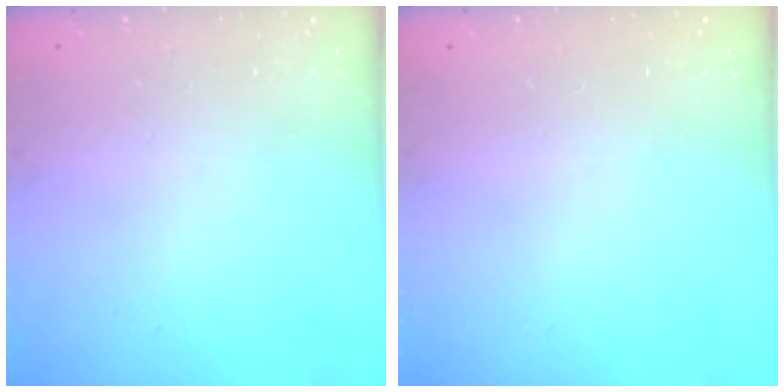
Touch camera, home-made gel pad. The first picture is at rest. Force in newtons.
{"total": 0.0}